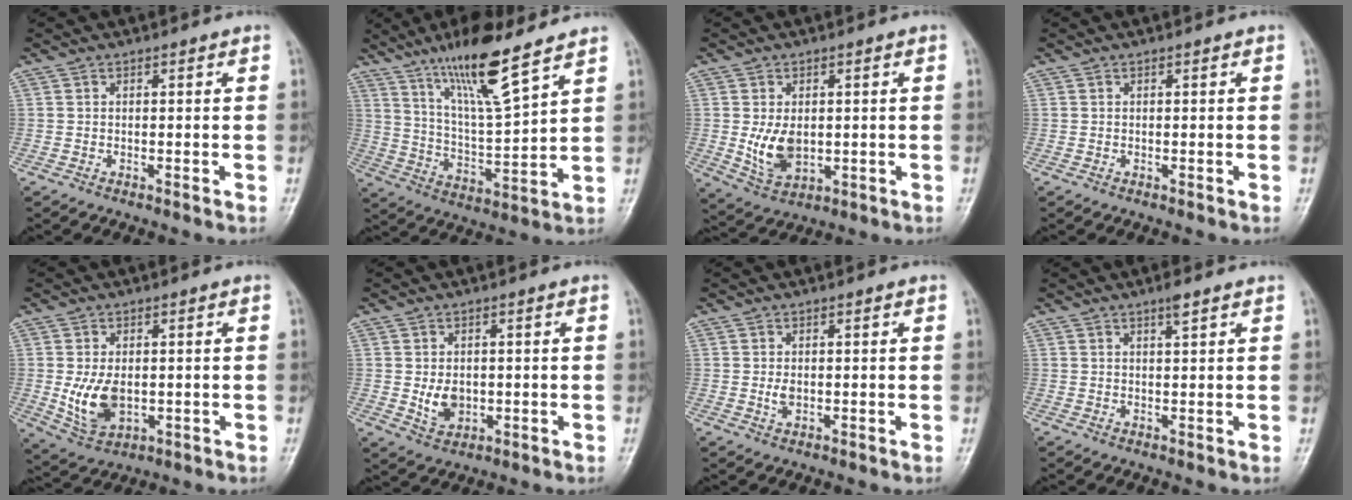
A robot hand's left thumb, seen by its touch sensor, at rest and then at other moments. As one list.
[{"total": 14.6, "force": [10.0, 2.1, 10.4], "torque": [-0.181, -0.059, 0.189]}, {"total": 7.2, "force": [-0.1, 4.7, 5.5], "torque": [-0.086, -0.008, 0.012]}, {"total": 0.0}, {"total": 8.2, "force": [-0.7, 5.2, 6.3], "torque": [-0.108, -0.006, 0.002]}, {"total": 5.0, "force": [-0.3, 3.7, 3.4], "torque": [-0.041, -0.004, 0.004]}, {"total": 2.1, "force": [0.0, 1.3, 1.6], "torque": [-0.027, -0.001, 0.001]}, {"total": 1.9, "force": [1.3, 0.3, 1.4], "torque": [-0.024, -0.004, 0.022]}]